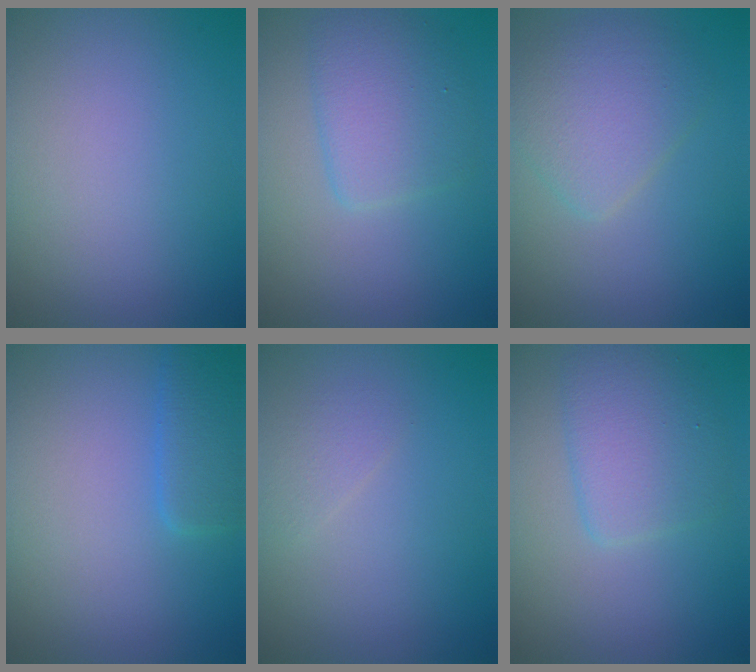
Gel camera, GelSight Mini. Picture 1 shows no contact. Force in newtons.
{"total": 3.8, "press": 3.8, "slide": 0.2}
{"total": 4.0, "press": 3.9, "slide": 0.3}
{"total": 2.9, "press": 2.9, "slide": 0.1}
{"total": 1.0, "press": 1.0, "slide": 0.1}
{"total": 3.8, "press": 3.8, "slide": 0.2}